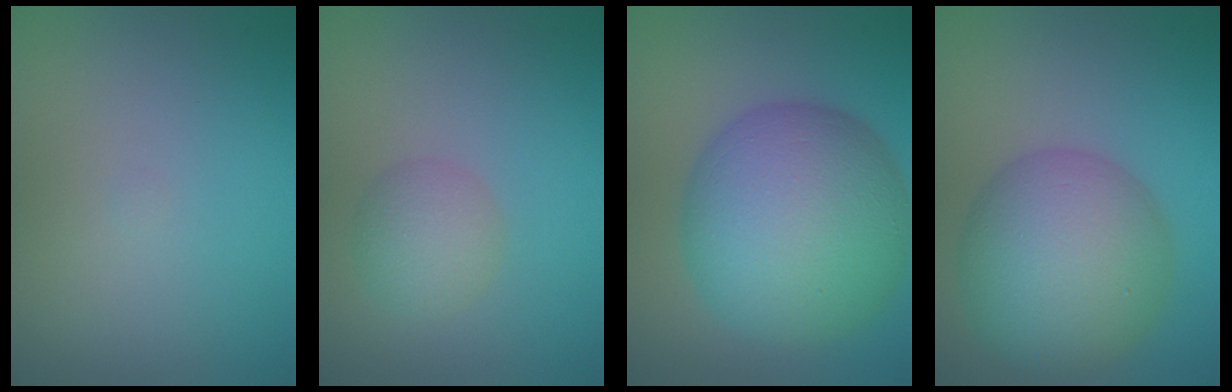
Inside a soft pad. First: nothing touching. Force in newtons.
{"total": 2.5, "press": 2.5, "slide": 0.1}
{"total": 13.3, "press": 13.3, "slide": 0.1}
{"total": 9.2, "press": 9.2, "slide": 0.2}